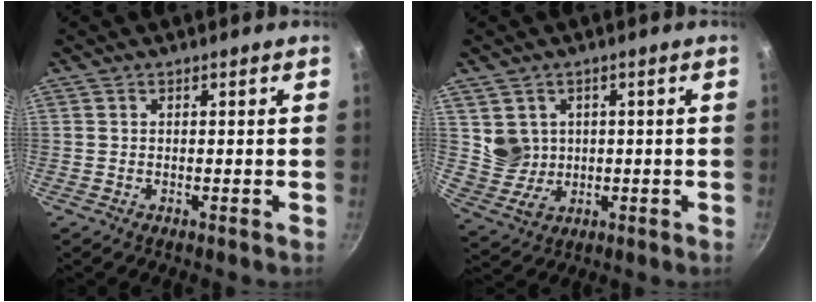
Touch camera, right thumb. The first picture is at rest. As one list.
[{"total": 5.8, "force": [1.1, 5.4, 2.1], "torque": [-0.023, 0.001, 0.036]}]